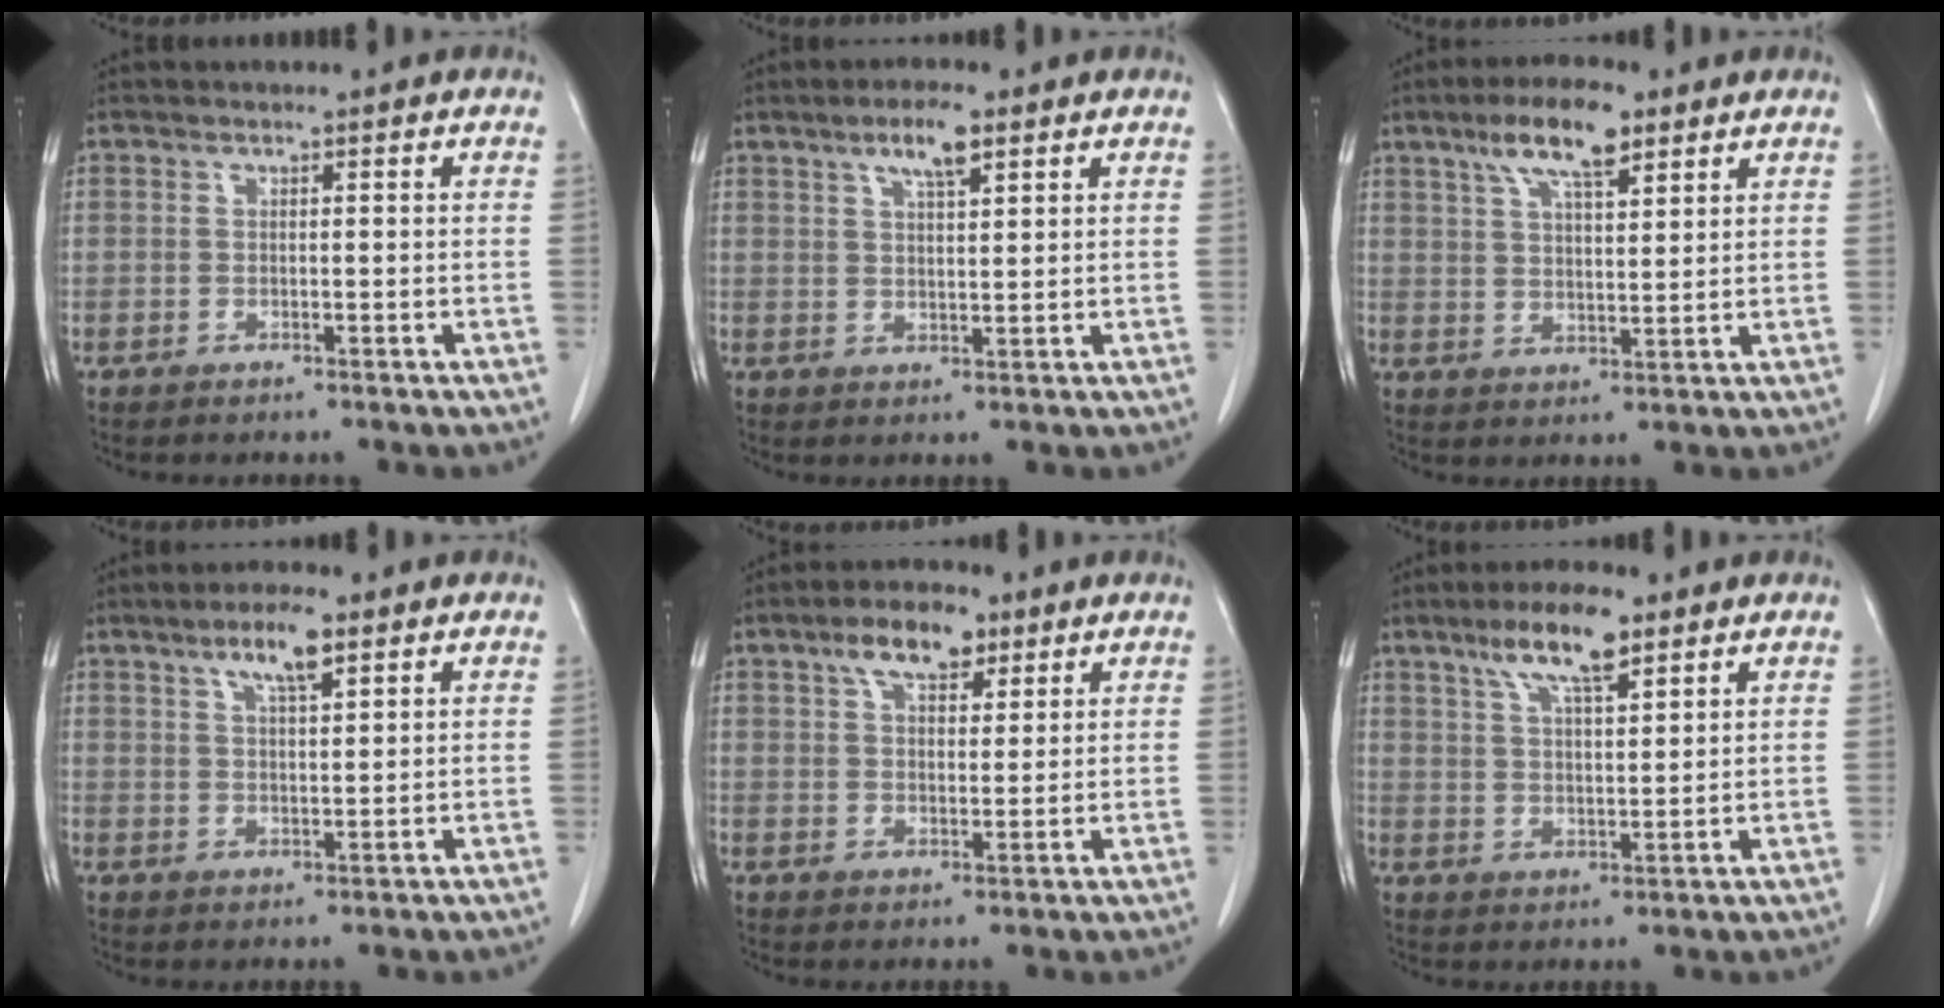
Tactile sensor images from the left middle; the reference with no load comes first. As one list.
[{"total": 4.9, "force": [3.0, 0.8, 3.8], "torque": [-0.071, 0.002, 0.051]}, {"total": 8.7, "force": [5.5, 2.2, 6.4], "torque": [-0.119, 0.012, 0.096]}, {"total": 5.8, "force": [3.5, 1.0, 4.4], "torque": [-0.083, 0.004, 0.060]}, {"total": 7.1, "force": [4.3, 3.1, 4.7], "torque": [-0.082, 0.014, 0.072]}, {"total": 8.7, "force": [5.7, 1.8, 6.4], "torque": [-0.120, 0.009, 0.101]}]